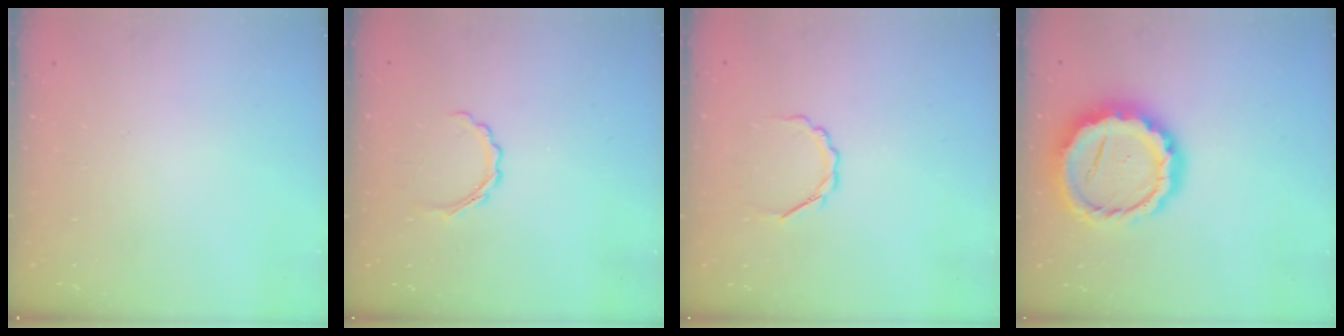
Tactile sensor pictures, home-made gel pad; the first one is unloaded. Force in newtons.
{"total": 4.1, "press": 3.9, "slide": 1.2}
{"total": 3.4, "press": 3.2, "slide": 1.0}
{"total": 17.2, "press": 16.9, "slide": 3.3}